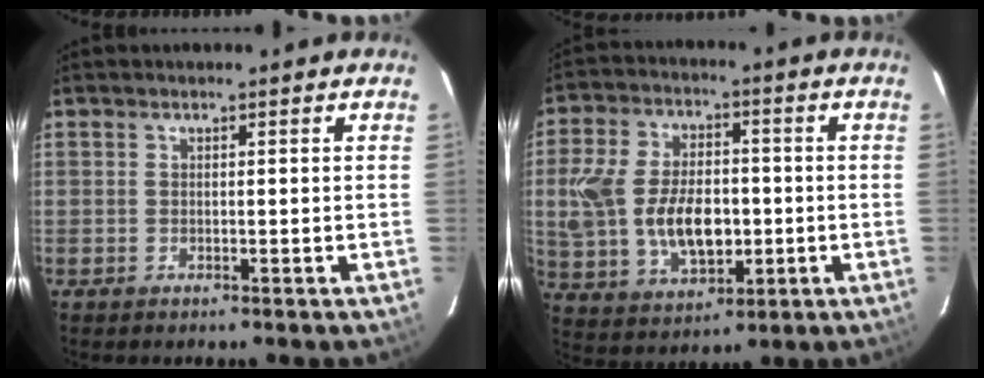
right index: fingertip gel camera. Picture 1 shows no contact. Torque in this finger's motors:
{"motor_torque": [0.52, -0.03, 0.45, 0.21]}